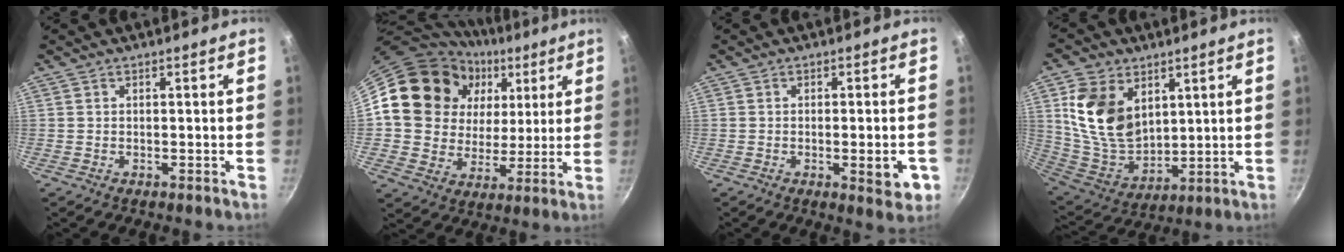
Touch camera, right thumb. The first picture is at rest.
{"total": 20.4, "force": [9.0, 15.9, 9.2], "torque": [-0.132, -0.016, 0.158]}
{"total": 6.5, "force": [-1.9, 2.1, 5.8], "torque": [-0.066, -0.002, -0.023]}
{"total": 15.8, "force": [5.4, 10.7, 10.3], "torque": [-0.170, -0.036, 0.117]}